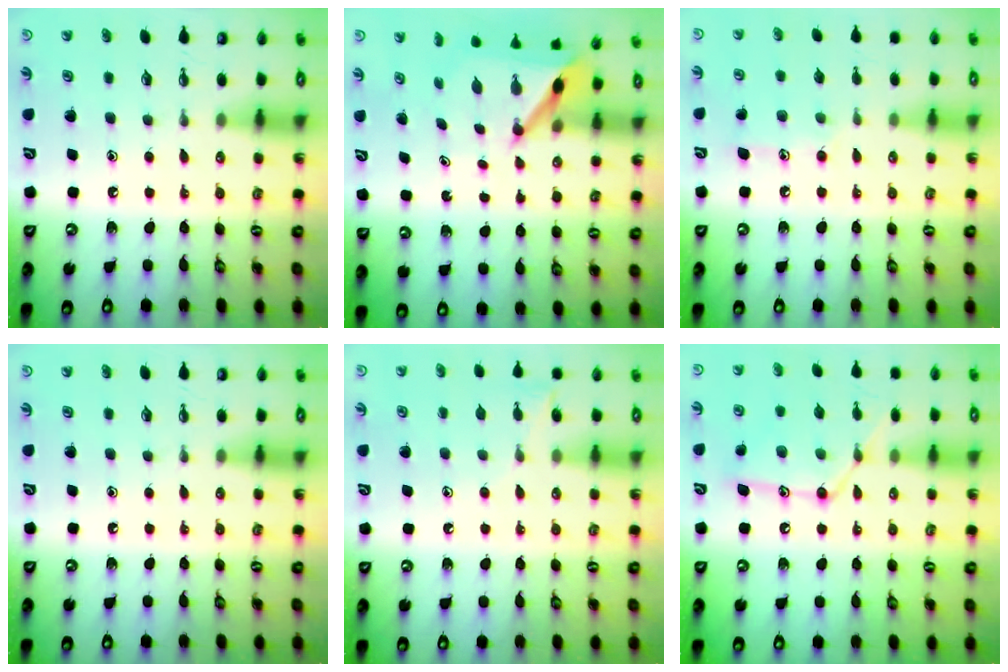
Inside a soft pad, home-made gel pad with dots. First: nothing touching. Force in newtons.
{"total": 5.1, "press": 5.1, "slide": 0.5}
{"total": 8.6, "press": 8.6, "slide": 0.6}
{"total": 0.0}
{"total": 5.7, "press": 5.6, "slide": 0.6}
{"total": 14.2, "press": 14.2, "slide": 1.1}